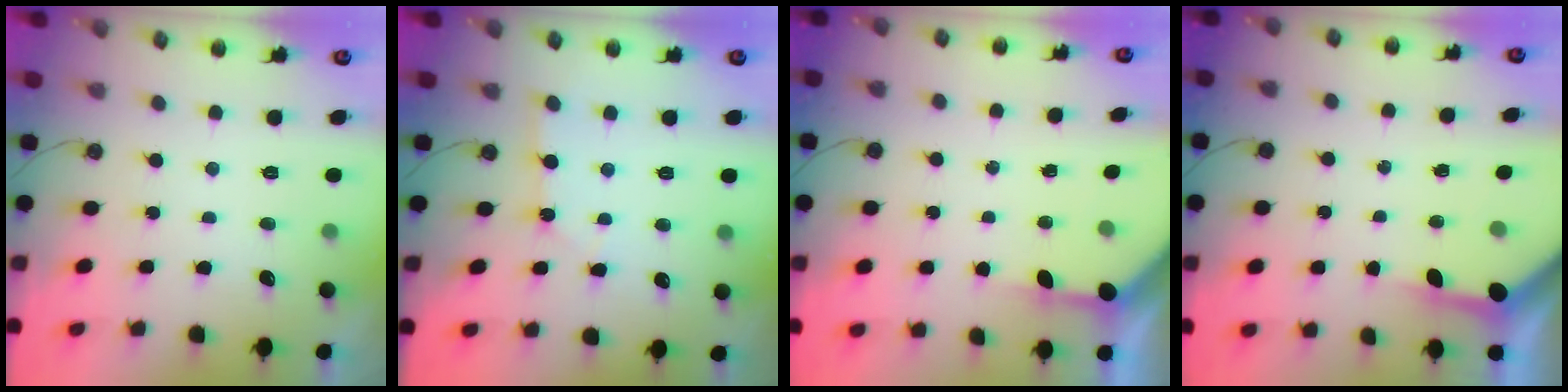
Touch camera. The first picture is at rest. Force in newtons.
{"total": 2.1, "press": 2.1, "slide": 0.3}
{"total": 4.6, "press": 4.5, "slide": 0.4}
{"total": 4.0, "press": 3.9, "slide": 0.5}